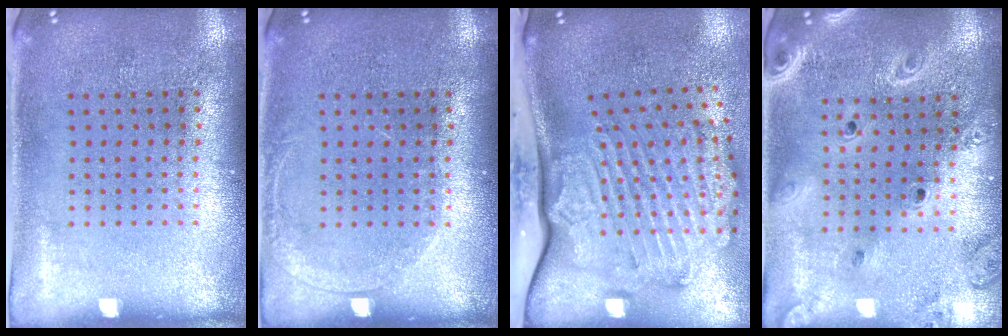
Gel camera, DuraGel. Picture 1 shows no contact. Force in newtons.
{"total": 1.0, "press": 1.0, "slide": 0.2}
{"total": 3.6, "press": 2.5, "slide": 2.6}
{"total": 2.4, "press": 2.1, "slide": 1.2}